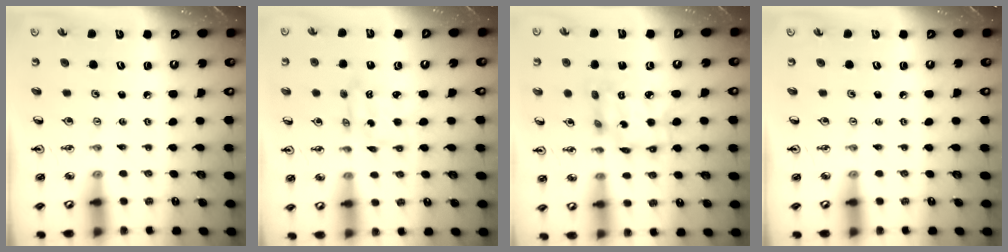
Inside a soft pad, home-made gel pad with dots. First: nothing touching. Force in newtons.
{"total": 2.4, "press": 2.4, "slide": 0.1}
{"total": 11.7, "press": 11.6, "slide": 0.9}
{"total": 0.0}